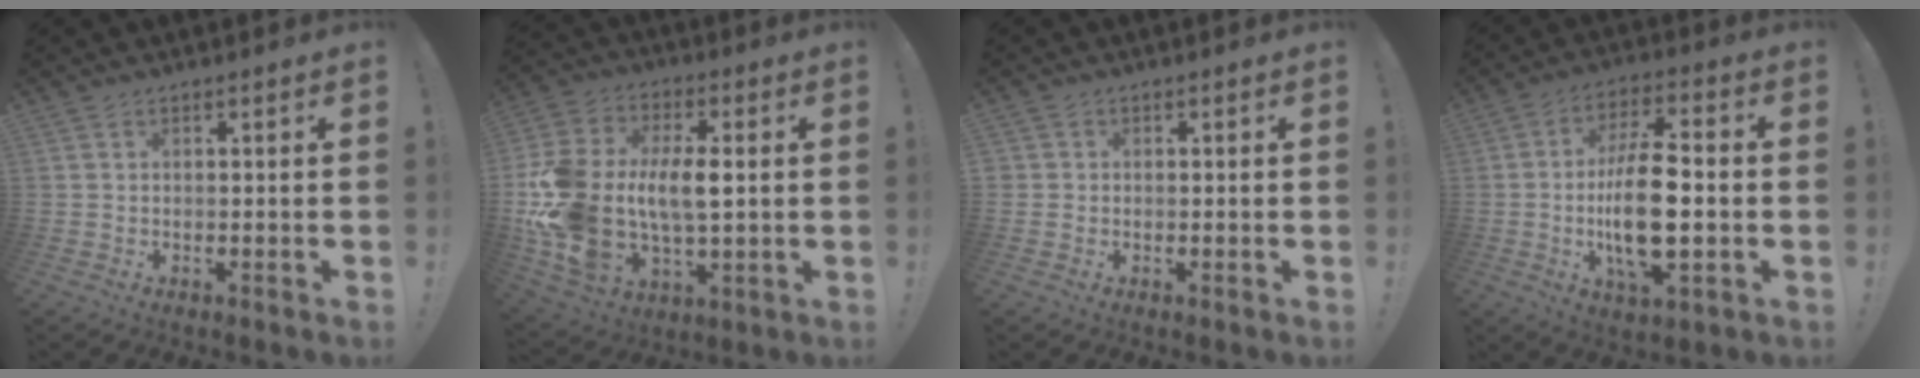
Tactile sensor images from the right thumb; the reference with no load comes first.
{"total": 19.3, "force": [1.7, 12.7, 14.4], "torque": [-0.296, -0.015, 0.033]}
{"total": 1.2, "force": [0.1, 1.2, 0.3], "torque": [0.004, -0.002, 0.001]}
{"total": 17.1, "force": [-2.2, 6.7, 15.6], "torque": [-0.293, -0.003, -0.041]}